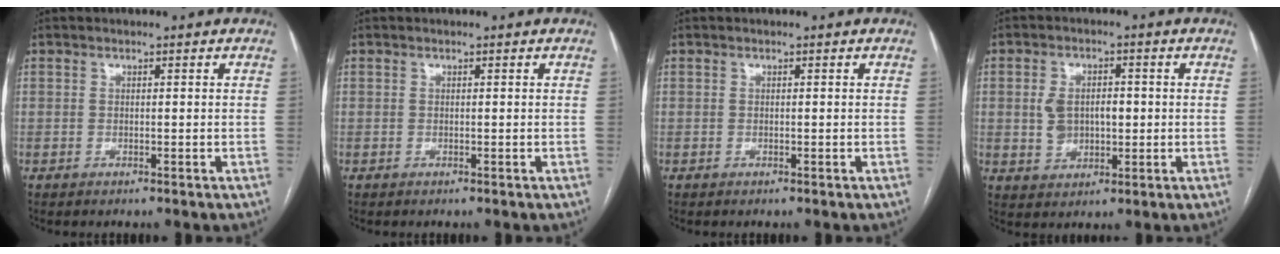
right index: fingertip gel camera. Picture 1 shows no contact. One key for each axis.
{"total": 0.0}
{"total": 0.0}
{"total": 5.6, "fx": 0.4, "fy": 4.0, "fz": 4.0, "tx": -0.074, "ty": 0.015, "tz": 0.017}